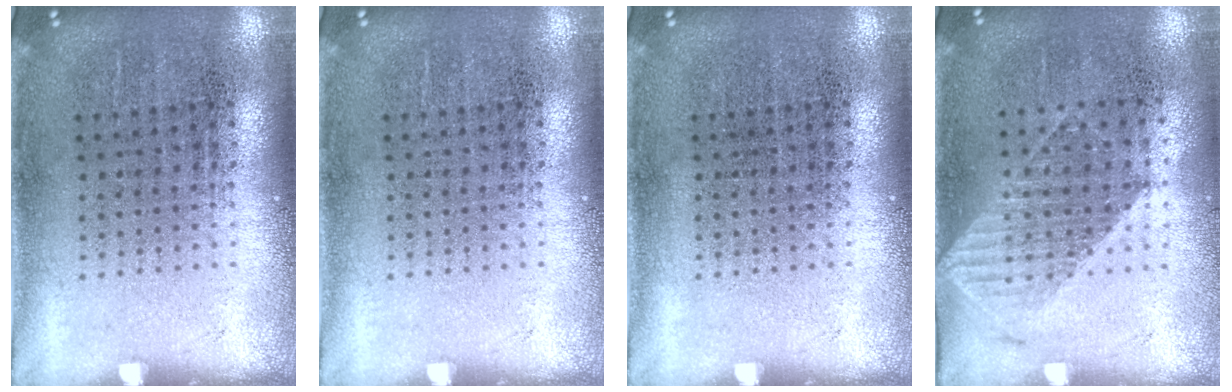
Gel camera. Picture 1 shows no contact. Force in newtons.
{"total": 0.0}
{"total": 0.0}
{"total": 1.2, "press": 1.1, "slide": 0.3}